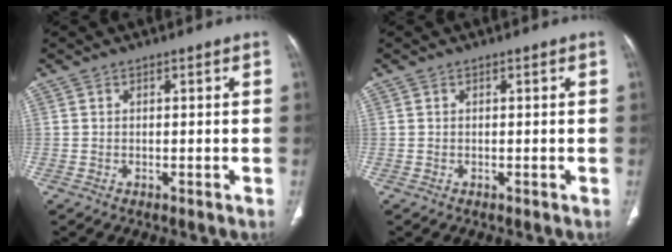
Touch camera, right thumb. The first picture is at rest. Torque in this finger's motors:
{"motor_torque": [0.06, 0.07, -0.21, 0.07, 0.03]}